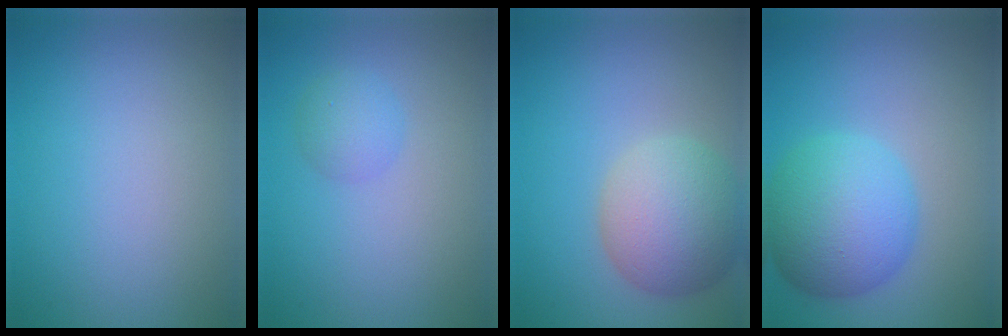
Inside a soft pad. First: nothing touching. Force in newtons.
{"total": 1.8, "press": 1.8, "slide": 0.1}
{"total": 7.0, "press": 6.9, "slide": 0.6}
{"total": 7.5, "press": 7.5, "slide": 0.1}